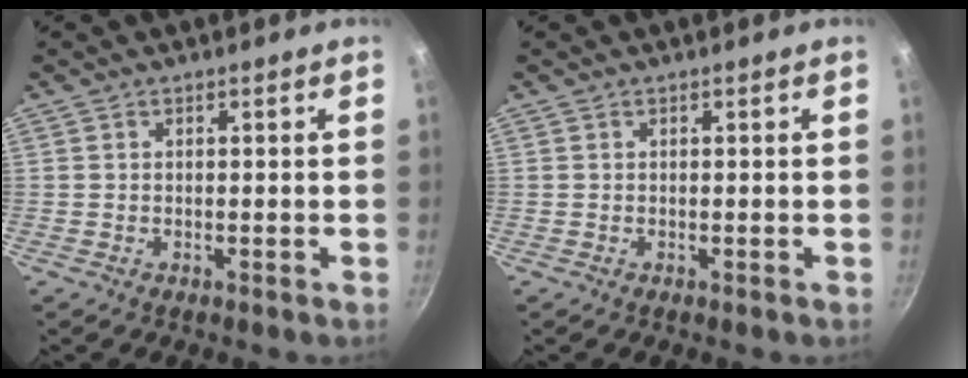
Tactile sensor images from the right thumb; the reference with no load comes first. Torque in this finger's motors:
{"motor_torque": [0.00, 0.00, -0.01, -0.01, 0.00]}